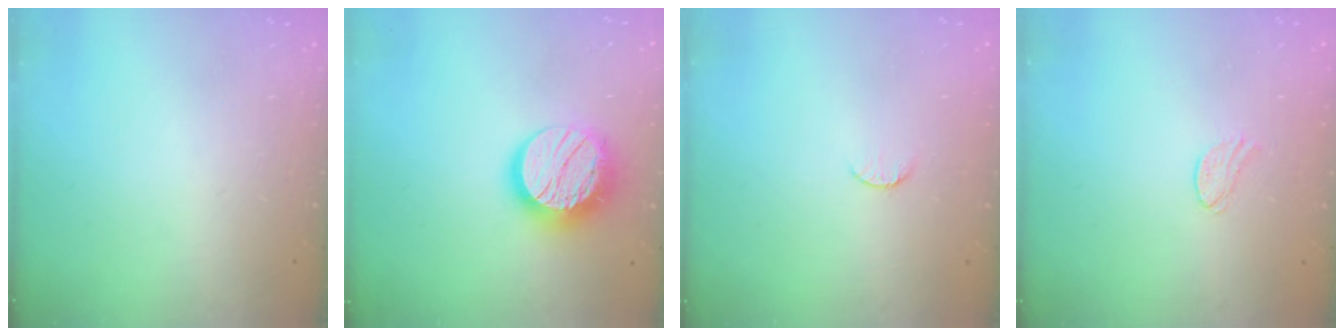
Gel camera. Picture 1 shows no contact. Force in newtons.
{"total": 16.3, "press": 16.2, "slide": 1.1}
{"total": 4.3, "press": 4.3, "slide": 0.4}
{"total": 6.1, "press": 6.1, "slide": 0.6}